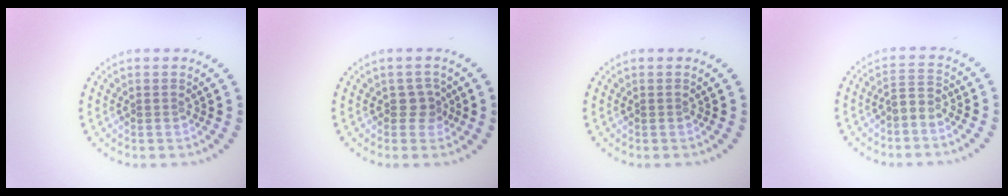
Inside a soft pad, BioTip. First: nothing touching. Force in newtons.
{"total": 1.5, "press": 1.3, "slide": 0.9}
{"total": 0.0}
{"total": 1.9, "press": 1.3, "slide": 1.3}